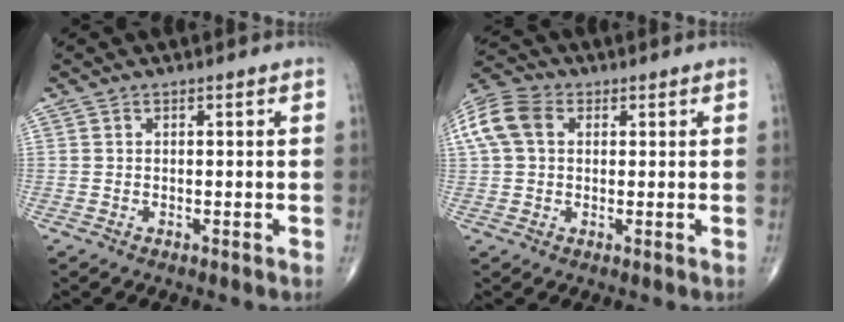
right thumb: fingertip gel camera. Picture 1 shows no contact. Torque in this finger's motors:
{"motor_torque": [0.03, 0.02, 0.11, 0.06, 0.07]}